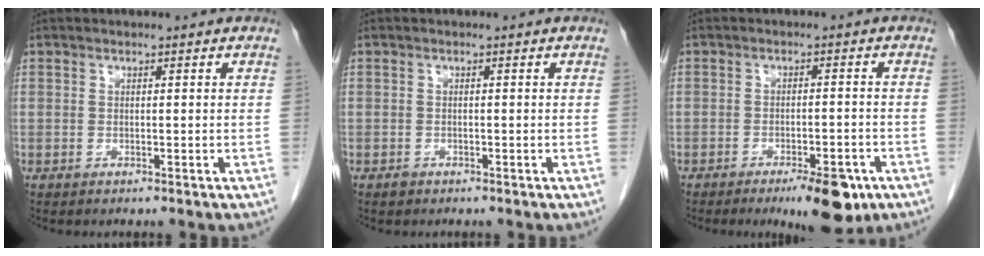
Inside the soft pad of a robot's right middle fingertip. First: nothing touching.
{"total": 0.7, "force": [-0.5, 0.5, 0.1], "torque": [-0.003, 0.001, -0.010]}
{"total": 7.6, "force": [-4.7, 2.0, 5.7], "torque": [-0.077, -0.008, -0.062]}